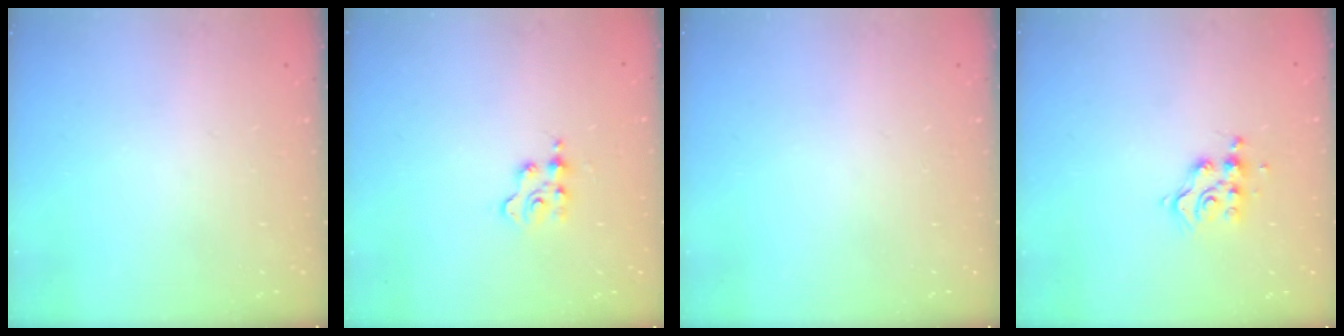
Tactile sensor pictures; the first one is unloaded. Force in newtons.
{"total": 2.3, "press": 2.3, "slide": 0.3}
{"total": 0.0}
{"total": 7.4, "press": 7.4, "slide": 0.5}